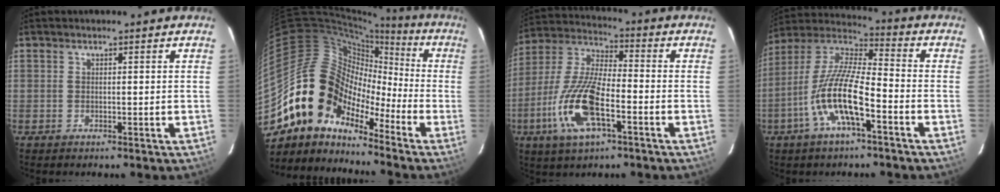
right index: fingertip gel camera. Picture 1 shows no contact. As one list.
[{"total": 13.8, "force": [-8.6, 9.7, 4.7], "torque": [-0.087, 0.033, -0.182]}, {"total": 16.2, "force": [-6.3, 5.6, 13.9], "torque": [-0.298, -0.011, -0.126]}, {"total": 14.4, "force": [-6.1, 3.4, 12.6], "torque": [-0.254, -0.004, -0.122]}]